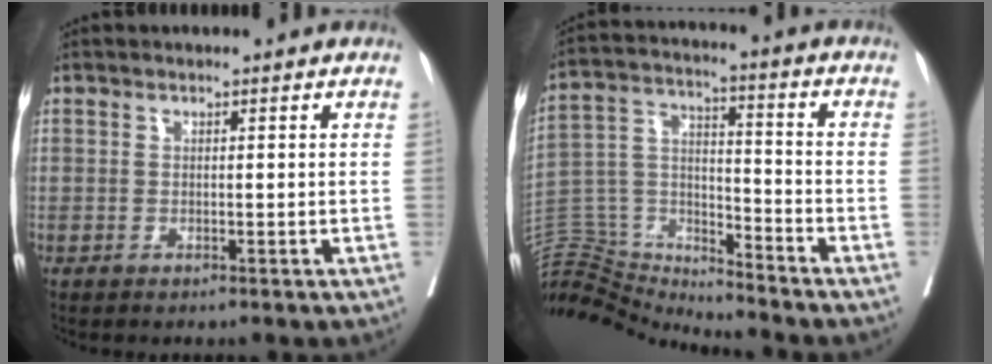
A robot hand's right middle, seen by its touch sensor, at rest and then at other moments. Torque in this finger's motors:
{"motor_torque": [-0.70, -1.44, 0.00, -0.01]}